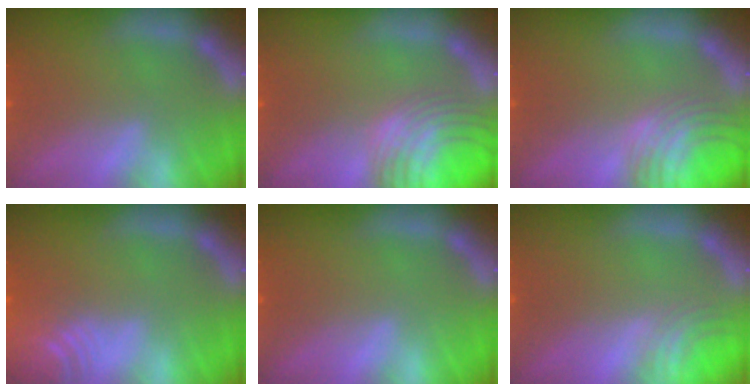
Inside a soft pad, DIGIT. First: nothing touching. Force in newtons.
{"total": 10.1}
{"total": 8.1}
{"total": 7.5}
{"total": 0.0}
{"total": 3.0}